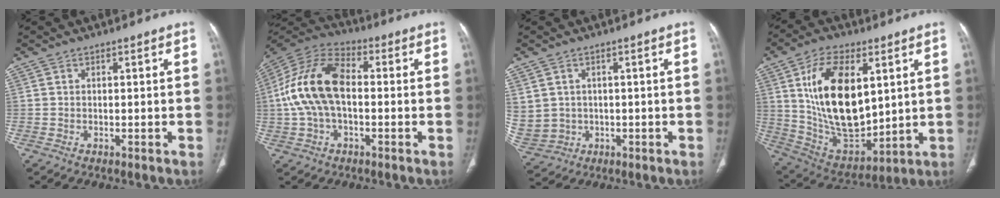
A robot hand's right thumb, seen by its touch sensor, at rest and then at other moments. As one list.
[{"total": 15.7, "force": [-0.1, 9.2, 12.7], "torque": [-0.256, 0.040, -0.009]}, {"total": 9.6, "force": [0.4, 8.9, 3.6], "torque": [-0.108, 0.012, 0.039]}, {"total": 22.2, "force": [5.2, 11.9, 18.0], "torque": [-0.302, -0.028, 0.111]}]